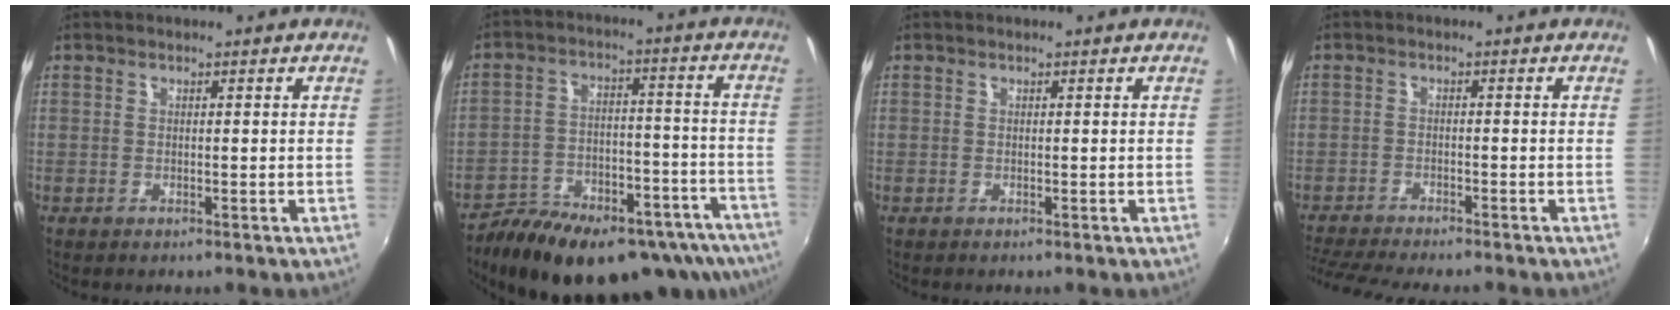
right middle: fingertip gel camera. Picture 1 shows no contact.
{"total": 24.7, "force": [-17.4, 10.6, 13.8], "torque": [-0.237, -0.013, -0.229]}
{"total": 0.0}
{"total": 9.6, "force": [-8.7, 0.7, 4.0], "torque": [-0.104, -0.024, -0.143]}